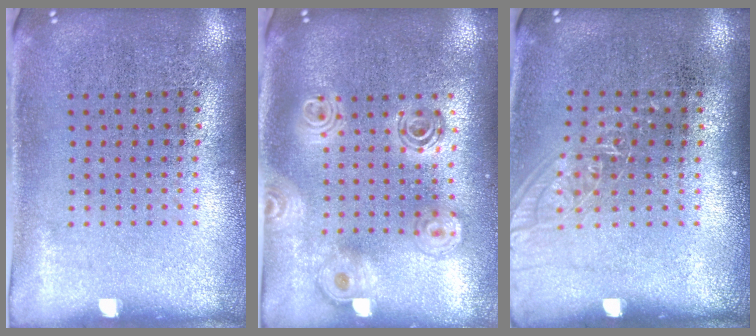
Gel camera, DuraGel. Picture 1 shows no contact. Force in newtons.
{"total": 2.0, "press": 1.7, "slide": 1.2}
{"total": 1.0, "press": 1.0, "slide": 0.3}